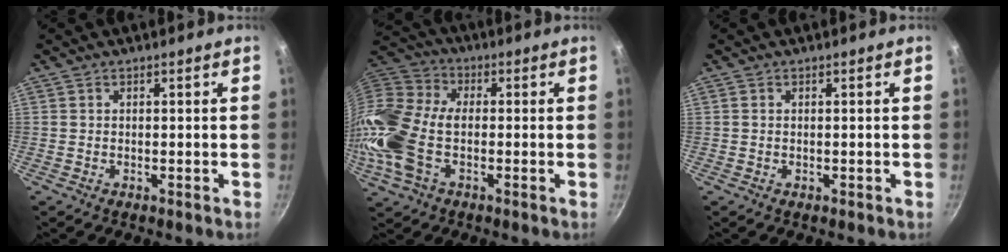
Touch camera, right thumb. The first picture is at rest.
{"total": 16.5, "force": [-3.2, 10.3, 12.5], "torque": [-0.258, 0.024, -0.081]}
{"total": 0.0}